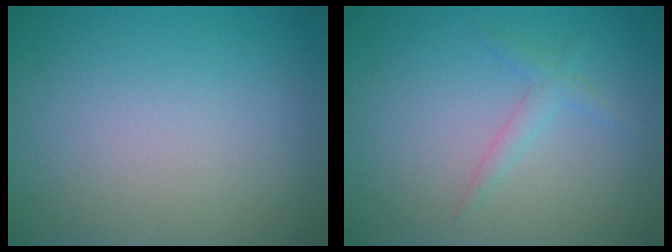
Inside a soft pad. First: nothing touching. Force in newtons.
{"total": 1.4, "press": 1.4, "slide": 0.0}